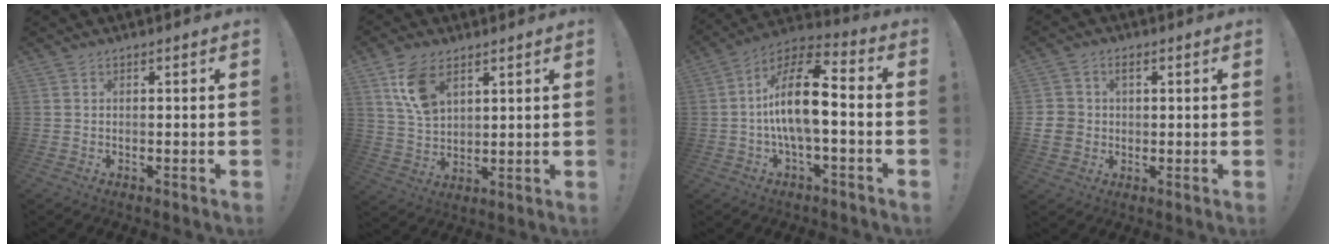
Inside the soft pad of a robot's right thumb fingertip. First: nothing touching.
{"total": 10.3, "force": [5.6, 6.0, 6.3], "torque": [-0.118, -0.015, 0.107]}
{"total": 15.6, "force": [-0.9, 5.7, 14.5], "torque": [-0.263, 0.013, -0.018]}
{"total": 5.9, "force": [0.6, 5.5, 2.2], "torque": [-0.038, -0.003, 0.011]}